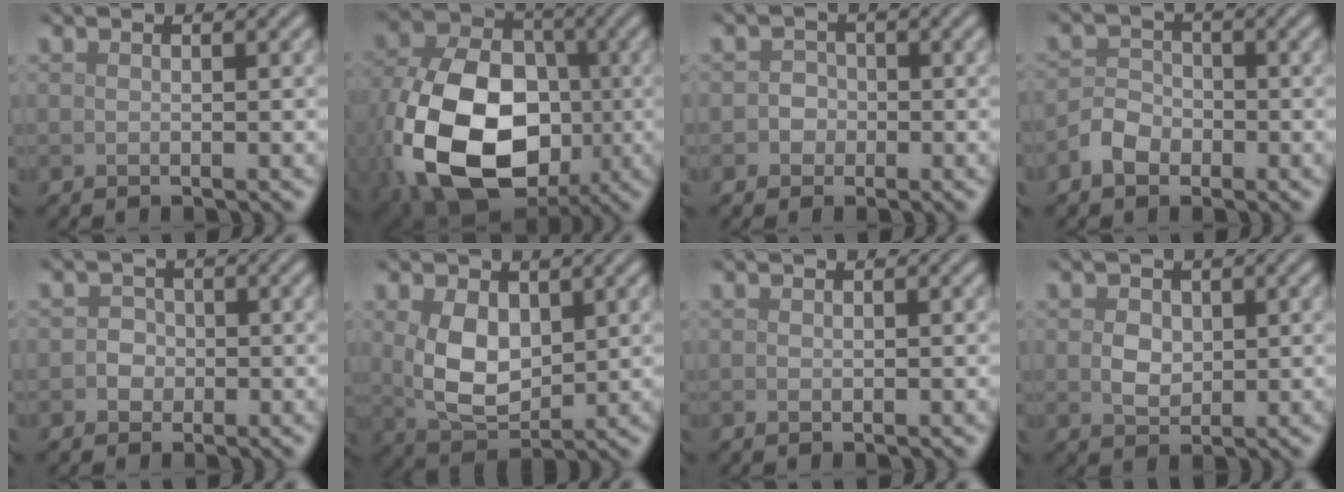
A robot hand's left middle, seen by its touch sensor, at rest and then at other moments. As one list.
[{"total": 16.8, "force": [-3.7, 11.7, 11.5], "torque": [-0.244, -0.041, -0.062]}, {"total": 1.5, "force": [-0.4, 1.4, 0.4], "torque": [0.010, 0.000, -0.015]}, {"total": 2.6, "force": [-1.5, 1.8, 1.2], "torque": [-0.019, 0.008, -0.033]}, {"total": 1.6, "force": [-0.4, 1.5, 0.5], "torque": [0.008, 0.001, -0.015]}, {"total": 5.3, "force": [1.0, 3.4, 3.9], "torque": [-0.090, -0.006, 0.028]}, {"total": 0.0}, {"total": 2.1, "force": [0.4, 1.7, 1.3], "torque": [-0.027, -0.004, 0.008]}]